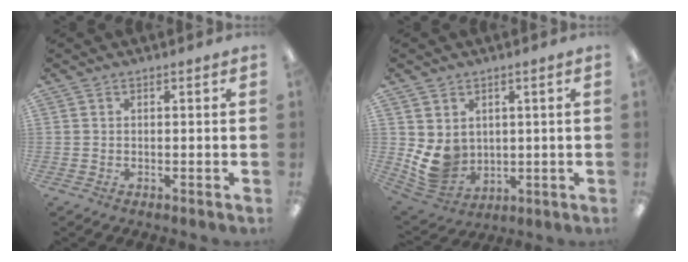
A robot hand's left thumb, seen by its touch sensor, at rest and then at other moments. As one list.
[{"total": 8.8, "force": [1.6, 7.6, 4.1], "torque": [-0.104, -0.016, 0.038]}]